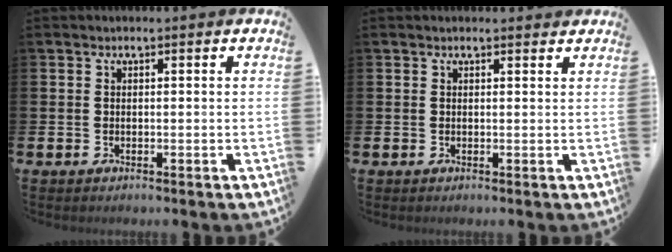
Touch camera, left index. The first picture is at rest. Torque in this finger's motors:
{"motor_torque": [0.23, -0.19, 0.06, -0.01]}